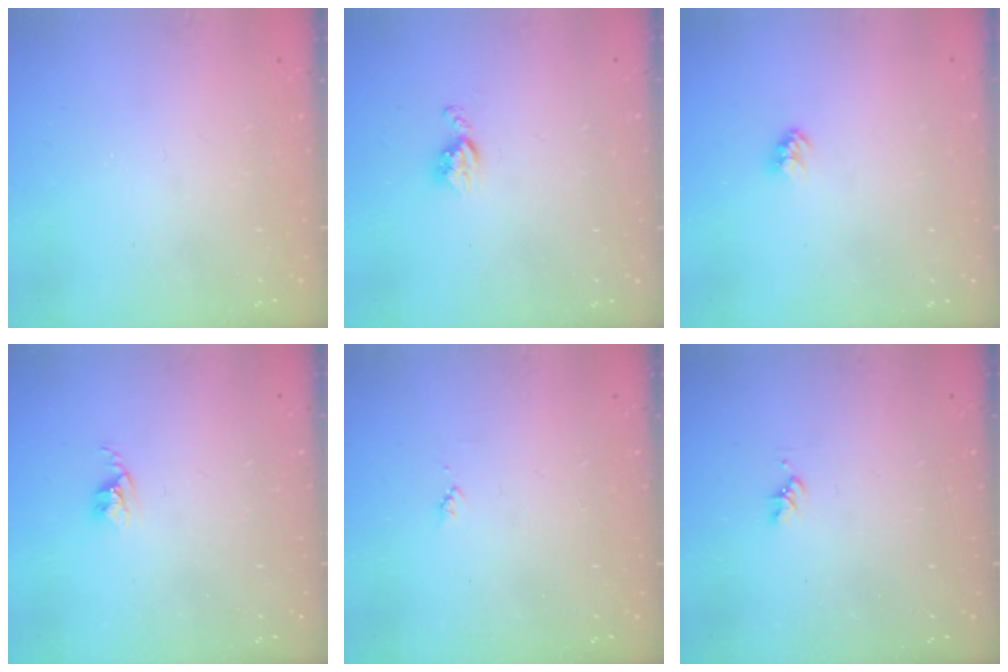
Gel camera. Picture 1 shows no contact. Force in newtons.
{"total": 5.1, "press": 5.1, "slide": 0.7}
{"total": 2.3, "press": 2.3, "slide": 0.1}
{"total": 2.6, "press": 2.6, "slide": 0.4}
{"total": 3.6, "press": 3.6, "slide": 0.5}
{"total": 1.6, "press": 1.6, "slide": 0.3}